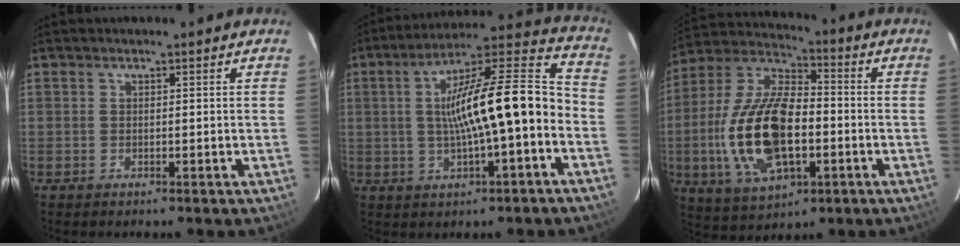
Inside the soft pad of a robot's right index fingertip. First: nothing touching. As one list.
[{"total": 18.3, "force": [-2.6, 3.4, 17.8], "torque": [-0.274, 0.036, -0.035]}, {"total": 20.1, "force": [-3.9, 9.6, 17.2], "torque": [-0.363, -0.002, -0.067]}]